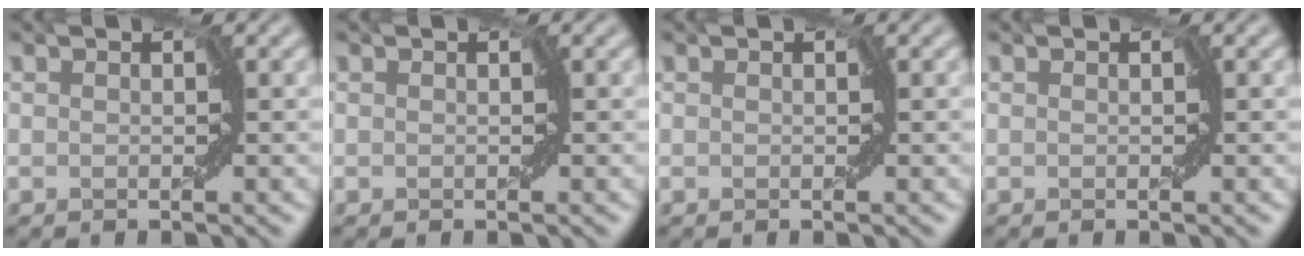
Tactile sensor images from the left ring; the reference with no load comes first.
{"total": 0.0}
{"total": 0.0}
{"total": 0.0}